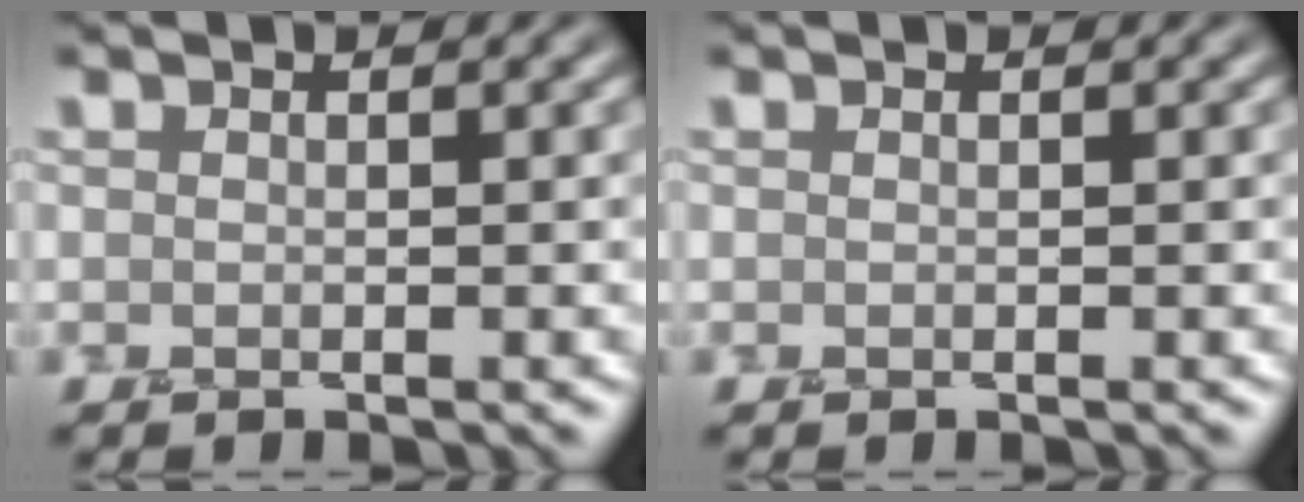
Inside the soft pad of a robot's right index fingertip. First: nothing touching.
{"total": 0.0}